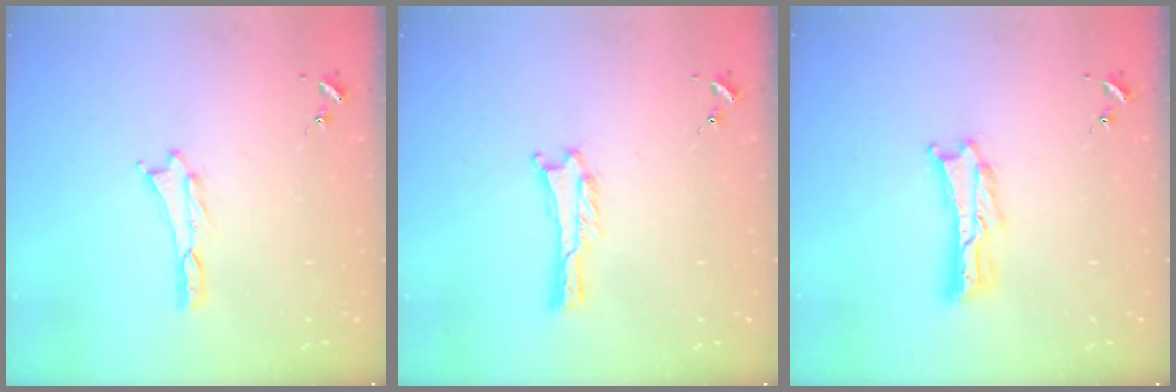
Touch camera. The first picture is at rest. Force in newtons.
{"total": 0.5, "press": 0.5, "slide": 0.1}
{"total": 1.7, "press": 1.7, "slide": 0.3}